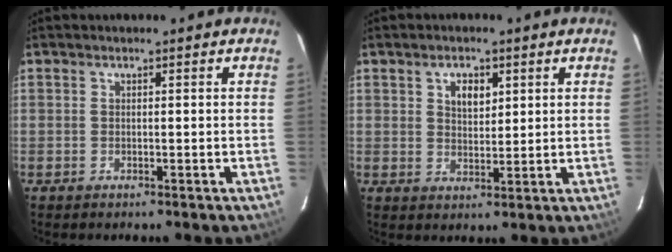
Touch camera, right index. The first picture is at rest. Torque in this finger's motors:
{"motor_torque": [-0.13, 0.08, -0.04, 0.00]}